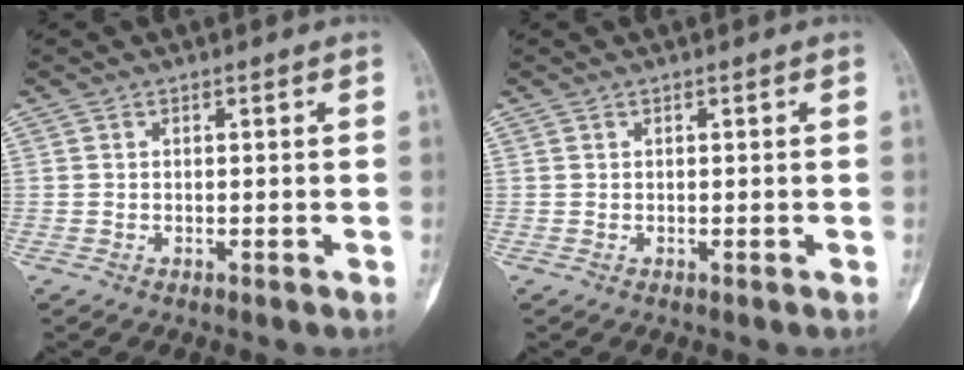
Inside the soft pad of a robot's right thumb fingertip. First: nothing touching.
{"total": 0.0}